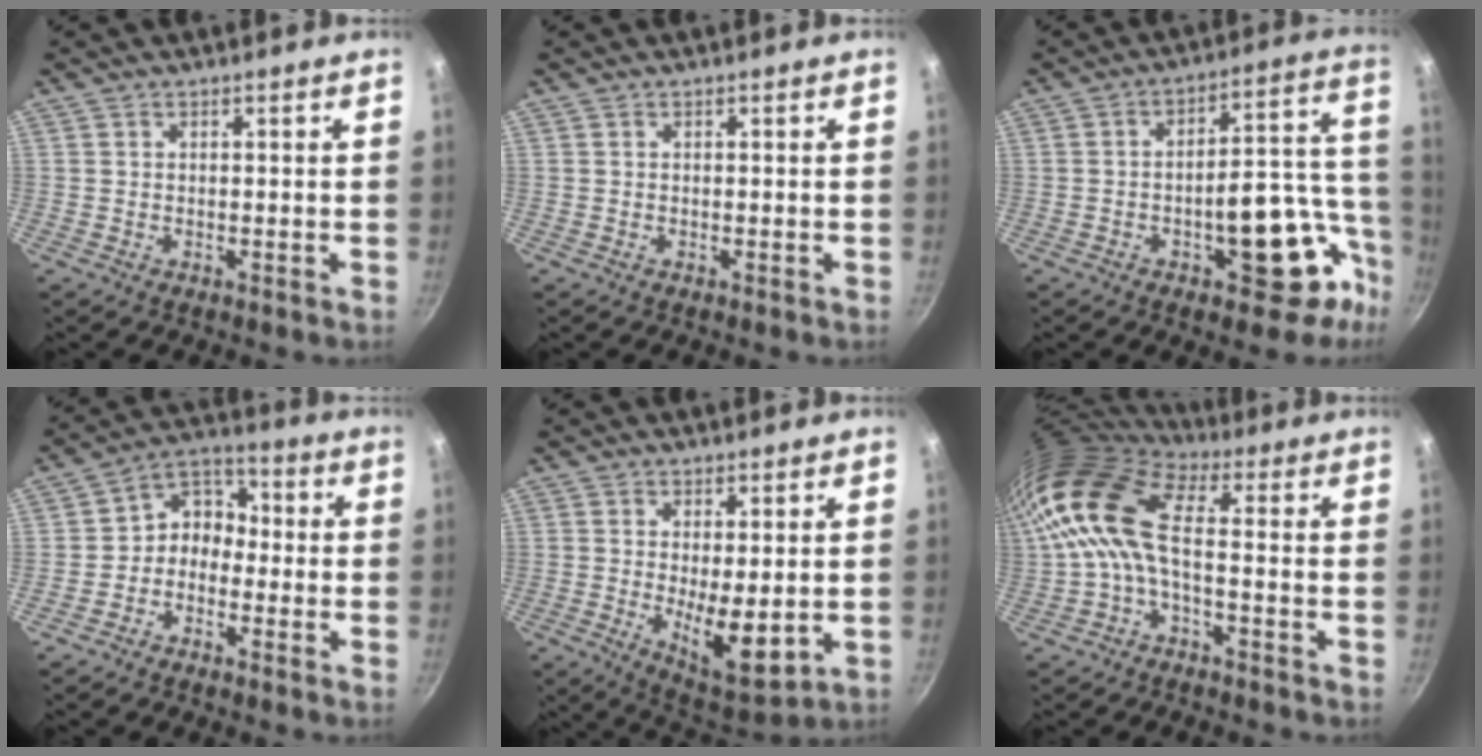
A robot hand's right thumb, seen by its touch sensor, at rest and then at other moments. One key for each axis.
{"total": 0.0}
{"total": 19.1, "fx": -7.3, "fy": 9.2, "fz": 15.1, "tx": -0.124, "ty": 0.064, "tz": -0.089}
{"total": 6.9, "fx": -1.8, "fy": 5.6, "fz": 3.6, "tx": -0.028, "ty": 0.043, "tz": -0.054}
{"total": 9.6, "fx": -0.2, "fy": 3.6, "fz": 8.9, "tx": -0.125, "ty": -0.029, "tz": 0.013}
{"total": 11.7, "fx": -0.3, "fy": 5.1, "fz": 10.5, "tx": -0.213, "ty": 0.023, "tz": -0.020}